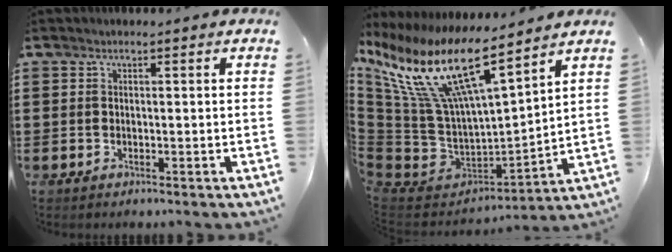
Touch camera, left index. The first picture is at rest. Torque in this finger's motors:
{"motor_torque": [2.14, 0.00, 1.05, 0.21]}